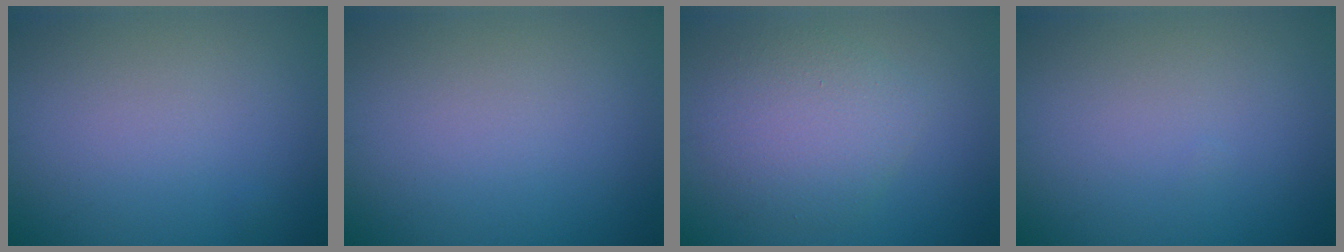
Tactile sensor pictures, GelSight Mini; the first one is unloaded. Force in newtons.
{"total": 0.0}
{"total": 3.8, "press": 3.8, "slide": 0.2}
{"total": 0.0}